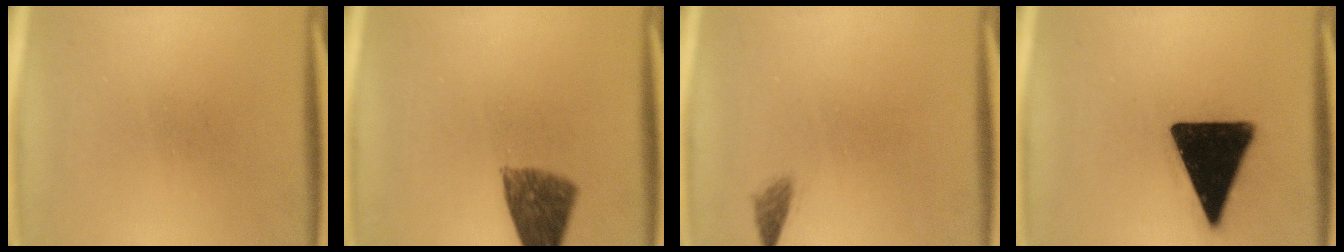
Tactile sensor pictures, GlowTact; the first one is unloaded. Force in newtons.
{"total": 8.3}
{"total": 1.3}
{"total": 19.6}